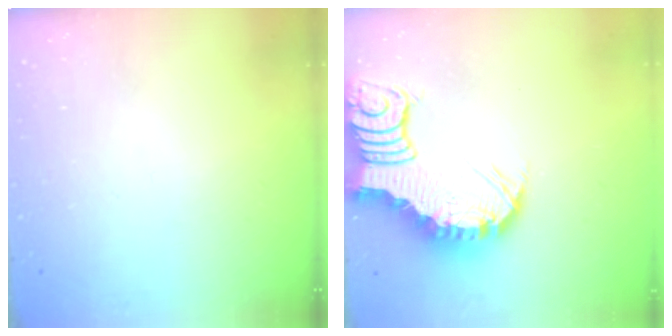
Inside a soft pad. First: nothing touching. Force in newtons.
{"total": 4.7, "press": 4.7, "slide": 0.6}